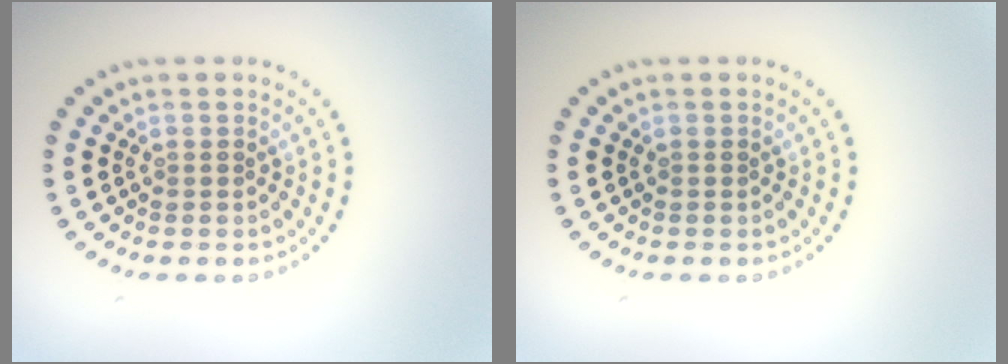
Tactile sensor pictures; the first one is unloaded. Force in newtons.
{"total": 0.0}